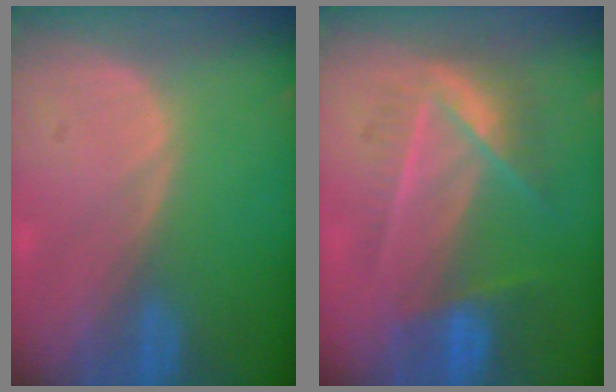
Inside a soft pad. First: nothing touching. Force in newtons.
{"total": 7.2, "press": 6.7, "slide": 2.8}